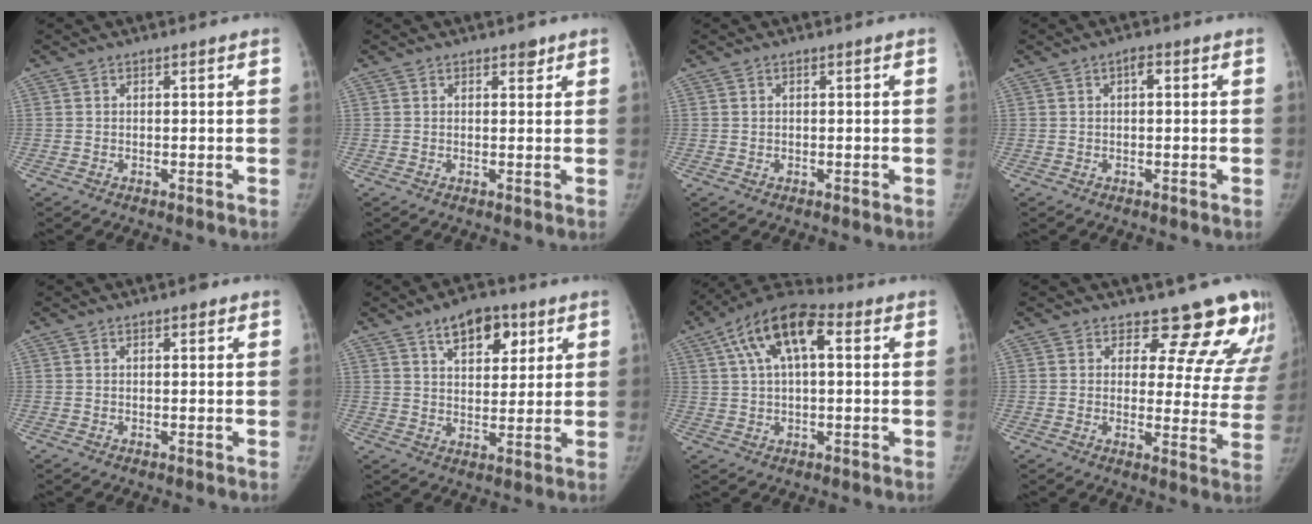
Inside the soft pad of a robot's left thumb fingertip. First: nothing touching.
{"total": 1.6, "force": [1.1, 0.9, 0.7], "torque": [0.002, -0.005, 0.012]}
{"total": 0.0}
{"total": 1.7, "force": [0.4, 0.8, 1.4], "torque": [-0.019, 0.004, 0.003]}
{"total": 1.7, "force": [1.0, 0.7, 1.2], "torque": [-0.012, -0.001, 0.009]}
{"total": 9.7, "force": [5.2, 5.4, 6.1], "torque": [-0.059, -0.023, 0.080]}
{"total": 13.9, "force": [4.6, 6.7, 11.3], "torque": [-0.195, 0.030, 0.070]}
{"total": 14.3, "force": [12.5, 5.7, 3.9], "torque": [0.010, -0.100, 0.123]}